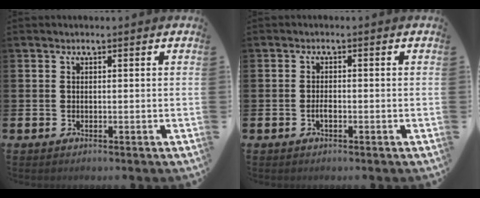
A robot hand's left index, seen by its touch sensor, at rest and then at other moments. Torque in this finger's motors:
{"motor_torque": [0.34, 0.06, 0.02, 0.03]}